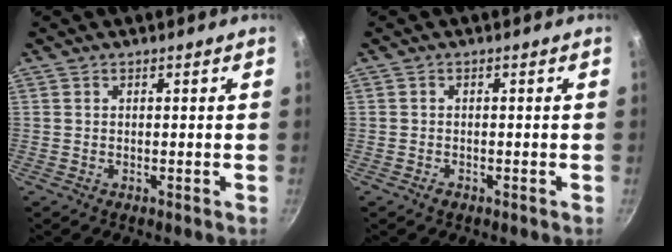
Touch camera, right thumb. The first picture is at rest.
{"total": 1.1, "force": [-0.8, 0.7, 0.5], "torque": [-0.011, 0.004, -0.015]}